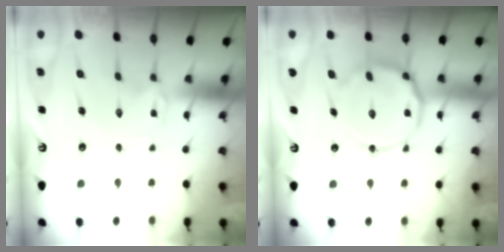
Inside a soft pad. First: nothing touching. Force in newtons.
{"total": 14.2, "press": 14.2, "slide": 0.7}